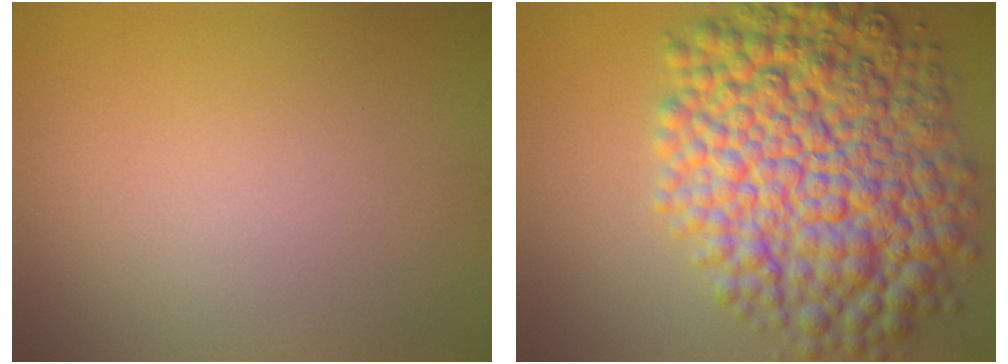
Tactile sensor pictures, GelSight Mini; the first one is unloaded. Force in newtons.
{"total": 13.2, "press": 13.2, "slide": 0.1}